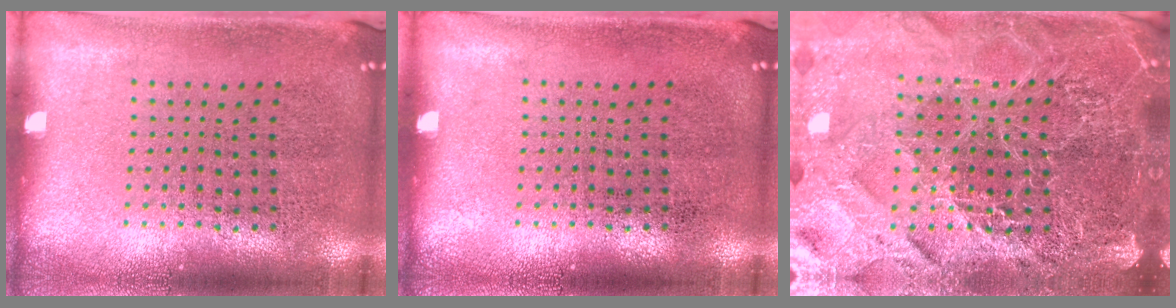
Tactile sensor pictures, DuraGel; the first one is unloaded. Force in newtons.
{"total": 0.0}
{"total": 5.4, "press": 4.9, "slide": 2.4}